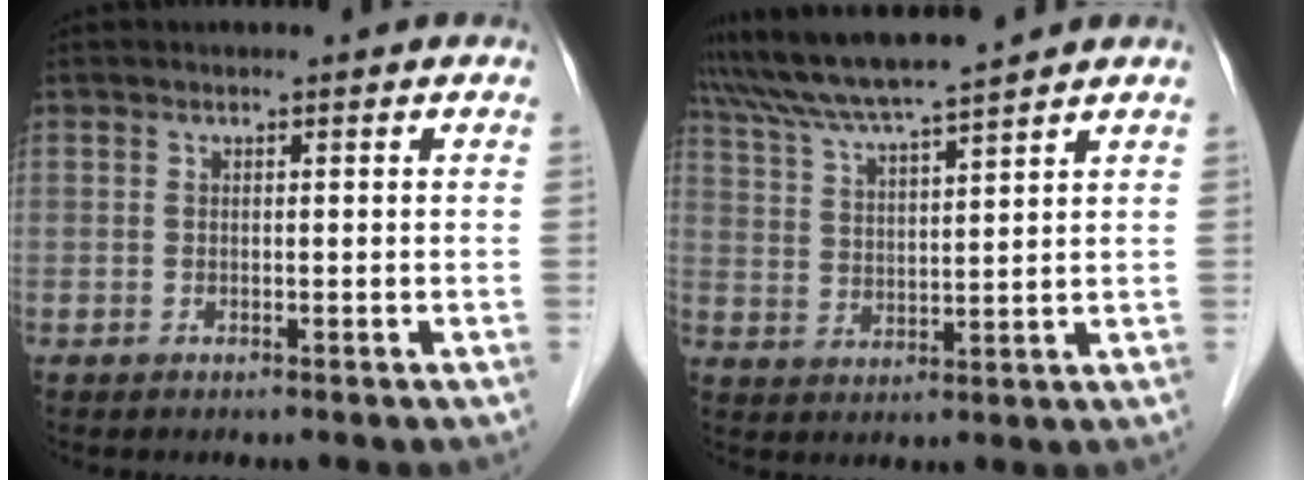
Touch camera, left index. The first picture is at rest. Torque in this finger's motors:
{"motor_torque": [1.01, -1.13, 0.19, 0.18]}